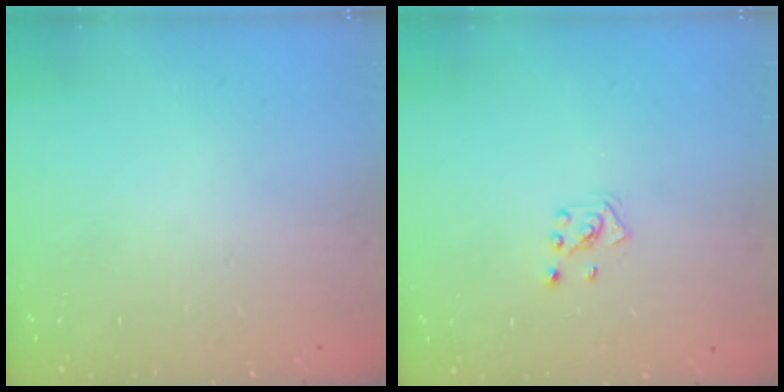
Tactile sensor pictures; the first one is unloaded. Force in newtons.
{"total": 2.1, "press": 2.0, "slide": 0.3}